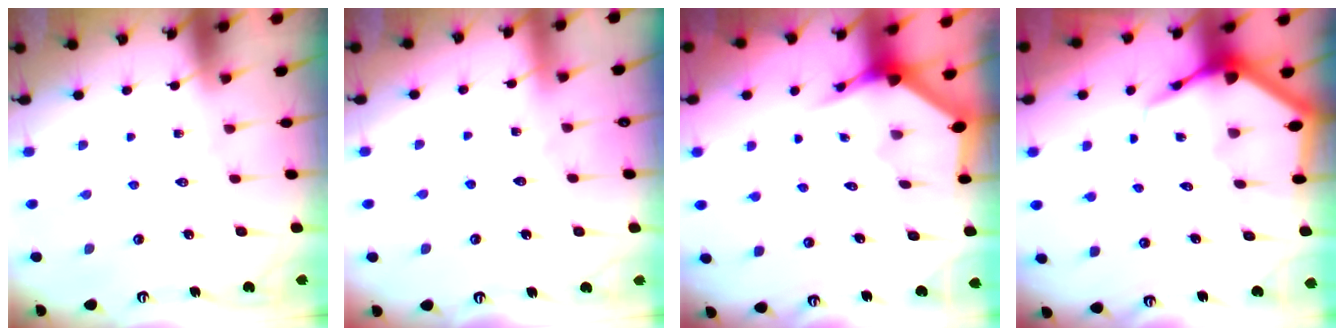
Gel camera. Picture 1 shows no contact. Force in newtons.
{"total": 5.1, "press": 5.1, "slide": 0.6}
{"total": 3.6, "press": 3.6, "slide": 0.1}
{"total": 6.2, "press": 6.1, "slide": 0.8}